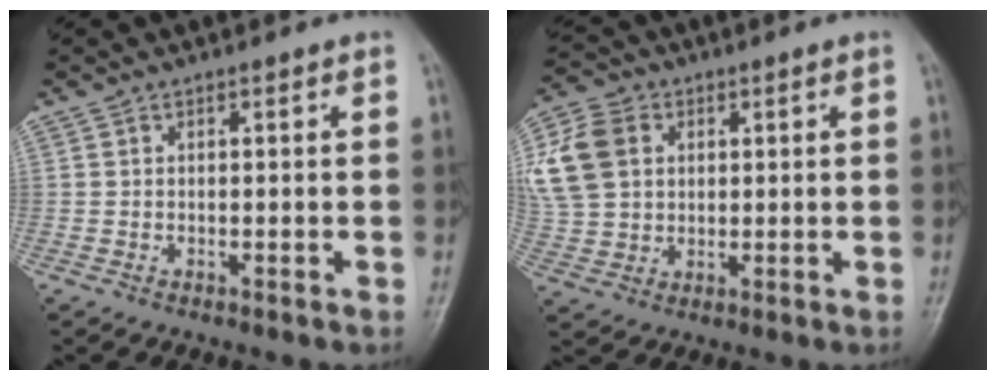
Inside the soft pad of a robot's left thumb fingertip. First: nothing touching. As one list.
[{"total": 17.4, "force": [4.6, 13.7, 9.6], "torque": [-0.231, 0.030, 0.093]}]